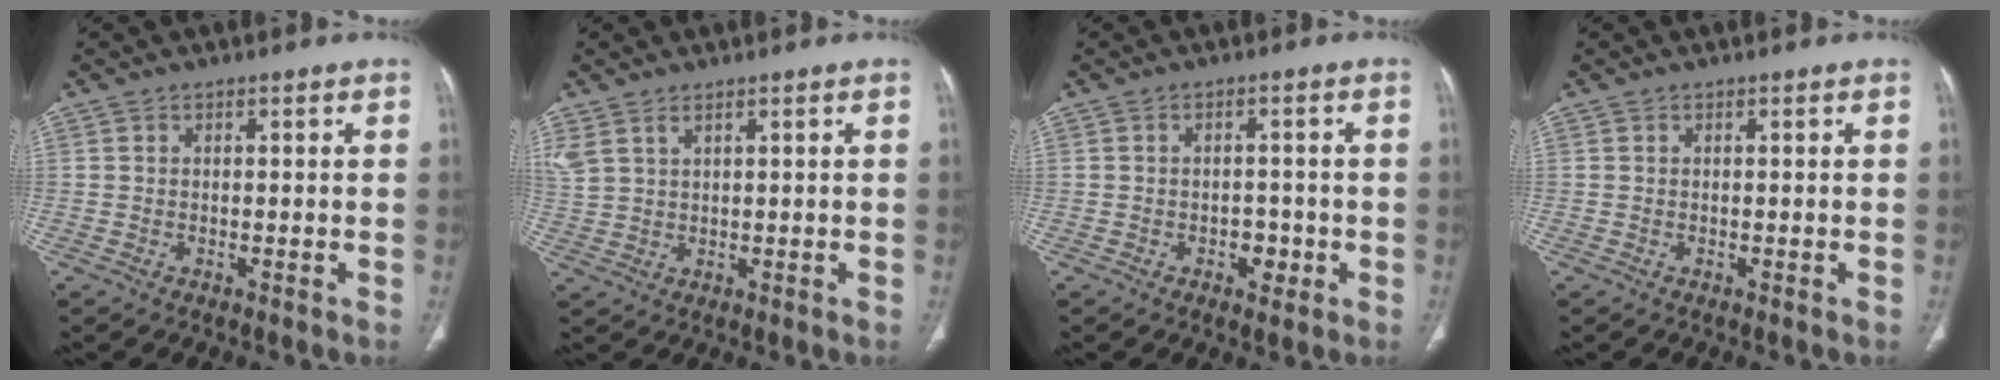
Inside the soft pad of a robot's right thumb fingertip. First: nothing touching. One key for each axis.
{"total": 4.7, "fx": 2.9, "fy": 2.2, "fz": 2.9, "tx": -0.073, "ty": 0.000, "tz": 0.071}
{"total": 3.3, "fx": -1.2, "fy": 2.3, "fz": 2.1, "tx": -0.011, "ty": 0.008, "tz": -0.014}
{"total": 0.0}